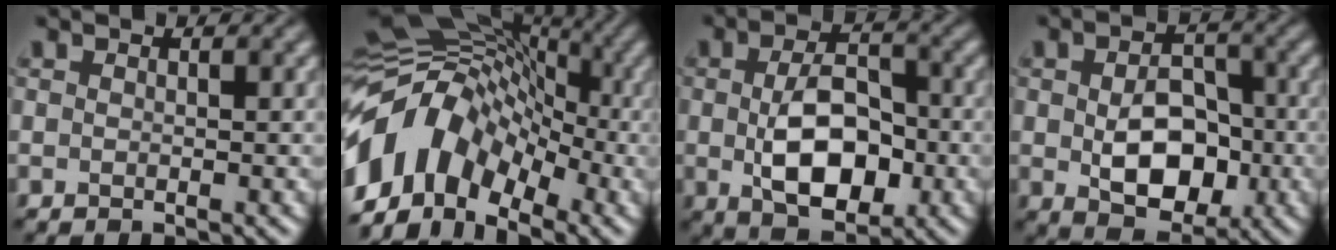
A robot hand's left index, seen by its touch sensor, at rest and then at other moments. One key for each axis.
{"total": 10.7, "fx": -3.9, "fy": 7.3, "fz": 6.7, "tx": -0.120, "ty": 0.023, "tz": -0.087}
{"total": 7.0, "fx": -0.9, "fy": 4.0, "fz": 5.6, "tx": -0.103, "ty": -0.002, "tz": -0.015}
{"total": 6.9, "fx": -0.9, "fy": 4.6, "fz": 5.1, "tx": -0.092, "ty": -0.010, "tz": -0.006}